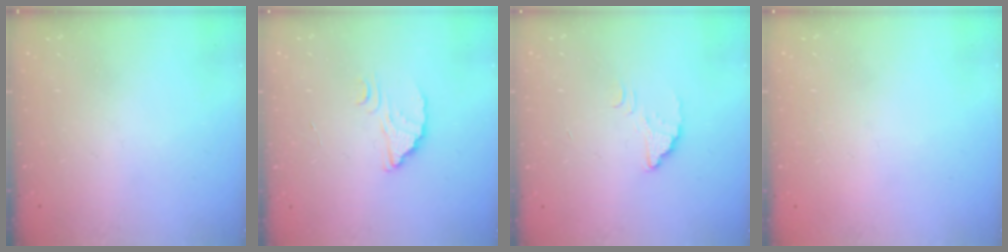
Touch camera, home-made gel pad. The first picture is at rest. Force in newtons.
{"total": 2.4, "press": 2.4, "slide": 0.1}
{"total": 3.1, "press": 3.1, "slide": 0.2}
{"total": 2.3, "press": 2.3, "slide": 0.1}